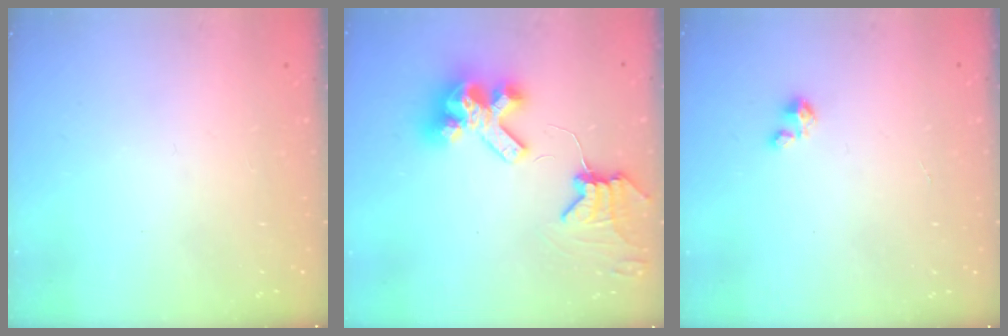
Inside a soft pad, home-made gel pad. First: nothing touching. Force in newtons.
{"total": 10.6, "press": 10.5, "slide": 1.4}
{"total": 1.8, "press": 1.8, "slide": 0.1}